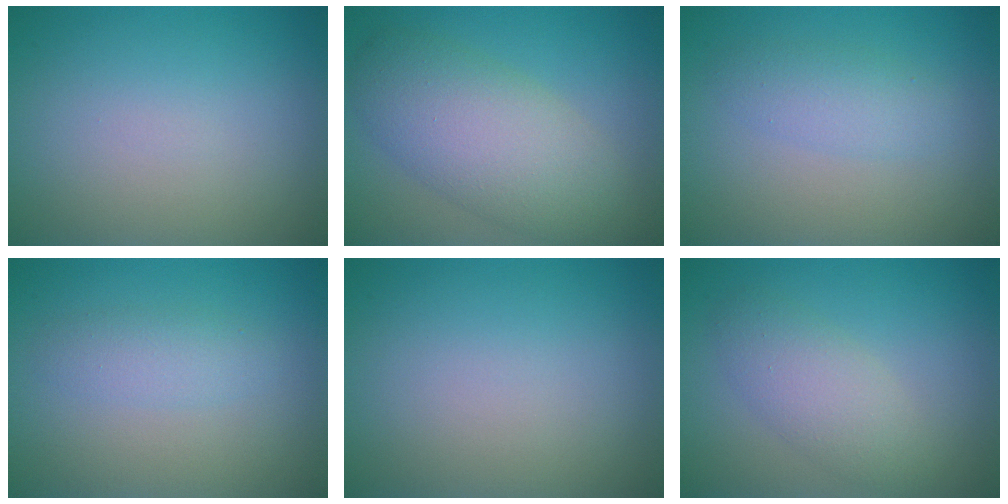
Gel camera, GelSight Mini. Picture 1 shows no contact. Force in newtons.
{"total": 7.1, "press": 7.1, "slide": 0.5}
{"total": 2.3, "press": 2.3, "slide": 0.1}
{"total": 1.9, "press": 1.9, "slide": 0.0}
{"total": 0.0}
{"total": 3.3, "press": 3.3, "slide": 0.3}